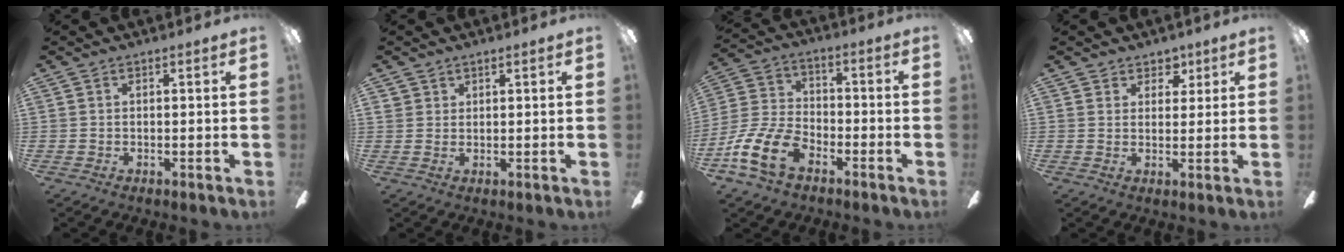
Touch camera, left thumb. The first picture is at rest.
{"total": 1.4, "force": [1.2, 0.7, 0.2], "torque": [-0.005, -0.001, 0.023]}
{"total": 14.4, "force": [-7.5, 8.6, 8.8], "torque": [-0.191, 0.041, -0.138]}
{"total": 4.2, "force": [3.0, 2.9, 0.6], "torque": [0.008, -0.014, 0.049]}